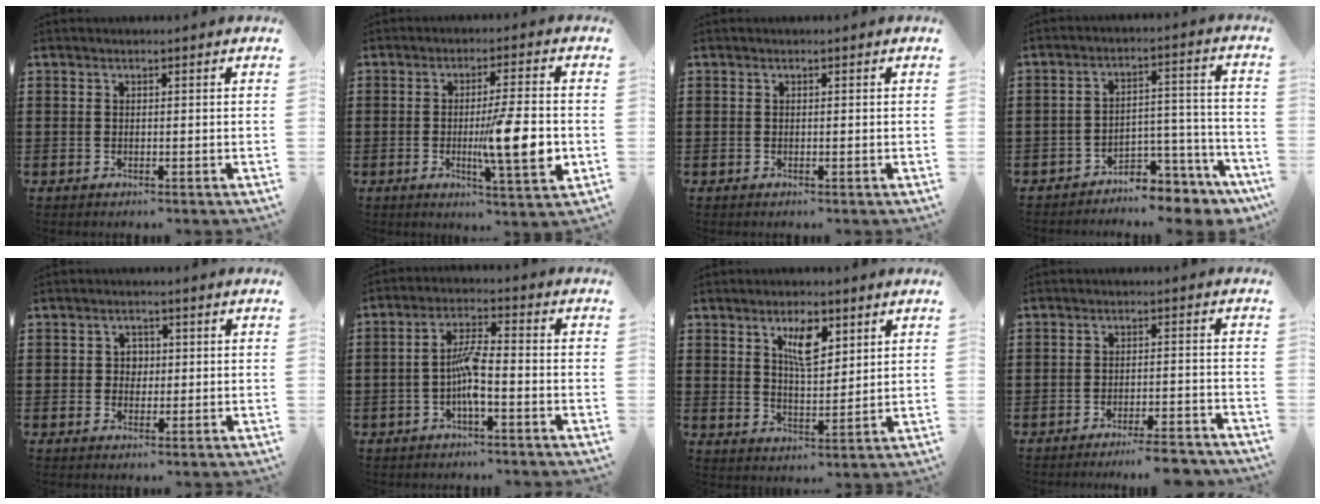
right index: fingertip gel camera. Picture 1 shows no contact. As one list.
[{"total": 11.1, "force": [-1.5, 1.6, 10.9], "torque": [-0.162, -0.019, -0.028]}, {"total": 0.0}, {"total": 5.3, "force": [-4.9, 1.4, 1.4], "torque": [-0.024, 0.012, -0.098]}, {"total": 2.0, "force": [0.1, 1.8, 0.9], "torque": [-0.024, 0.008, -0.001]}, {"total": 5.6, "force": [-1.6, 1.2, 5.2], "torque": [-0.115, -0.002, -0.037]}, {"total": 6.4, "force": [3.2, 2.4, 4.9], "torque": [-0.090, 0.001, 0.053]}, {"total": 4.1, "force": [-3.8, -0.1, 1.5], "torque": [-0.026, -0.005, -0.074]}]